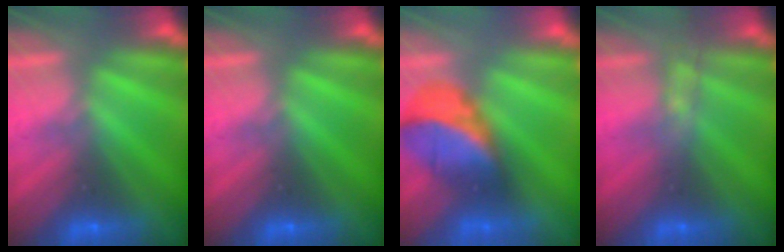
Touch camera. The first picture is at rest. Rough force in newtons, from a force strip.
{"total": 0.0}
{"total": 2.8}
{"total": 2.7}